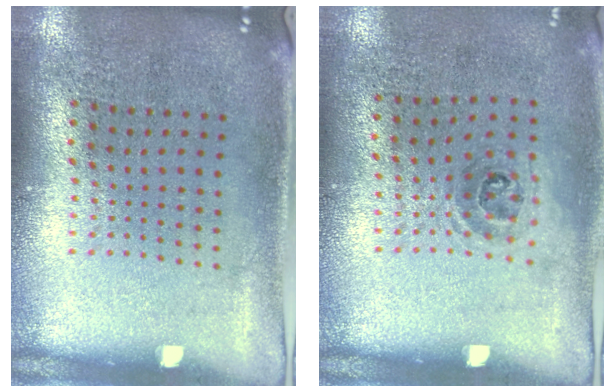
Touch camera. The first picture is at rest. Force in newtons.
{"total": 1.0, "press": 0.7, "slide": 0.7}